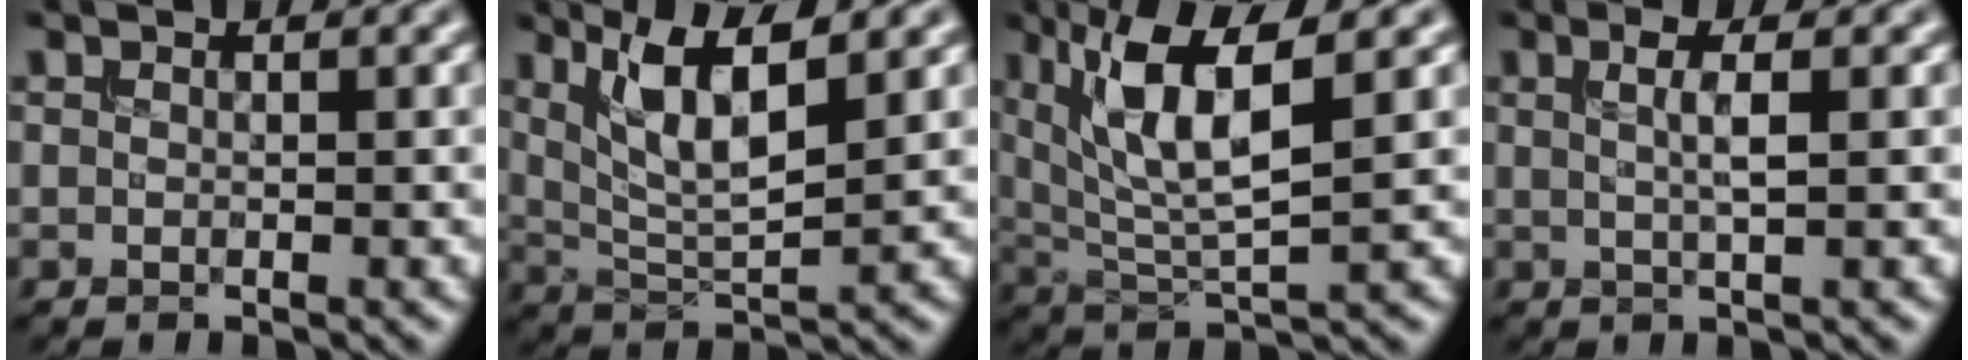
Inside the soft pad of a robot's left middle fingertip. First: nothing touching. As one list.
[{"total": 6.0, "force": [2.4, 1.7, 5.2], "torque": [-0.100, -0.006, 0.047]}, {"total": 7.6, "force": [2.6, 2.1, 6.9], "torque": [-0.132, -0.003, 0.051]}, {"total": 2.5, "force": [0.3, 0.7, 2.4], "torque": [-0.038, 0.004, 0.003]}]